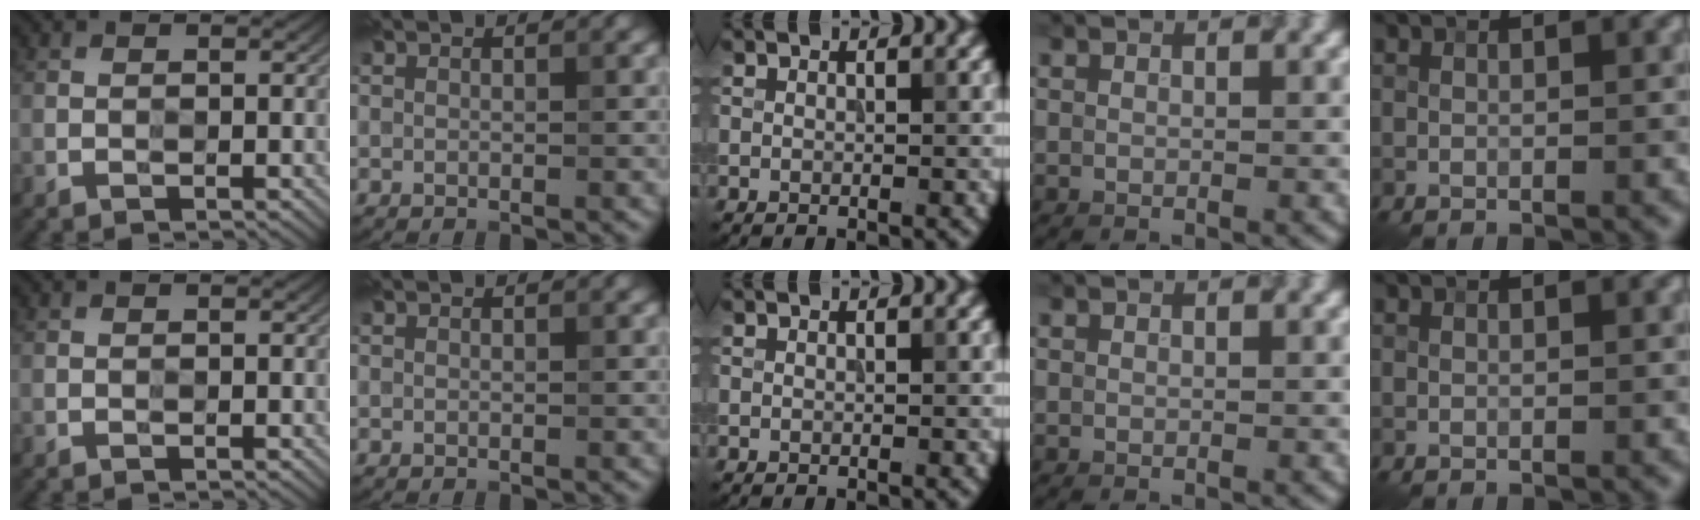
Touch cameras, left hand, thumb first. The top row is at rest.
{}